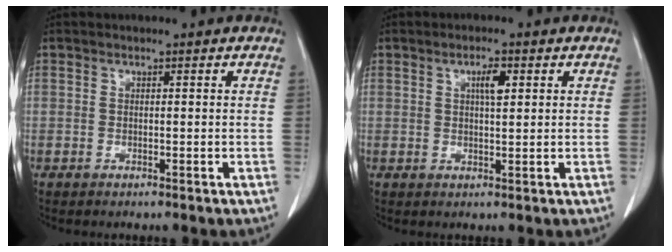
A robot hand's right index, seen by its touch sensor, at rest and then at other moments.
{"total": 2.9, "force": [1.1, 0.7, 2.6], "torque": [-0.045, 0.000, 0.017]}